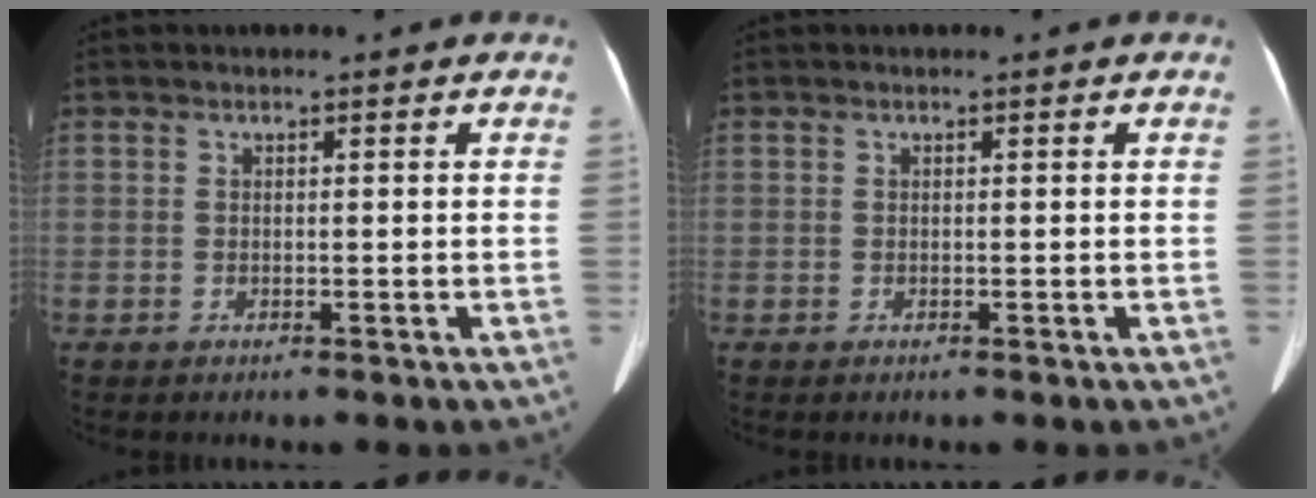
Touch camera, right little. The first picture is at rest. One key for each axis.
{"total": 0.0}